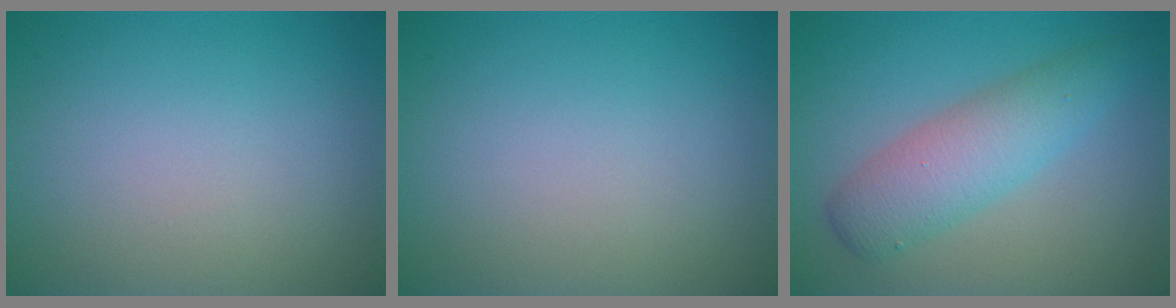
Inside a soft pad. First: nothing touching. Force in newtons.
{"total": 0.0}
{"total": 4.7, "press": 4.7, "slide": 0.2}